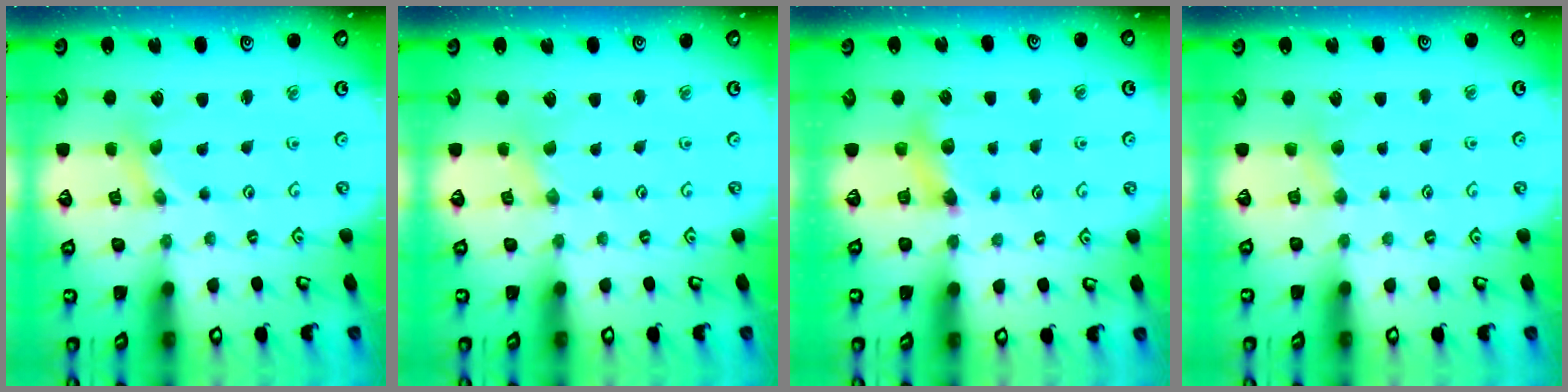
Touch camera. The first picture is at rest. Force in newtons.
{"total": 0.0}
{"total": 5.7, "press": 5.7, "slide": 0.5}
{"total": 3.2, "press": 3.1, "slide": 0.6}